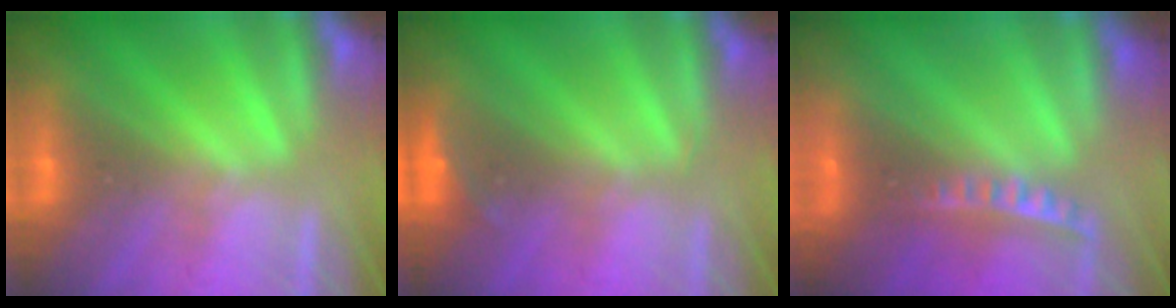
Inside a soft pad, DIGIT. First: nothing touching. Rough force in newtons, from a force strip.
{"total": 2.6}
{"total": 6.4}